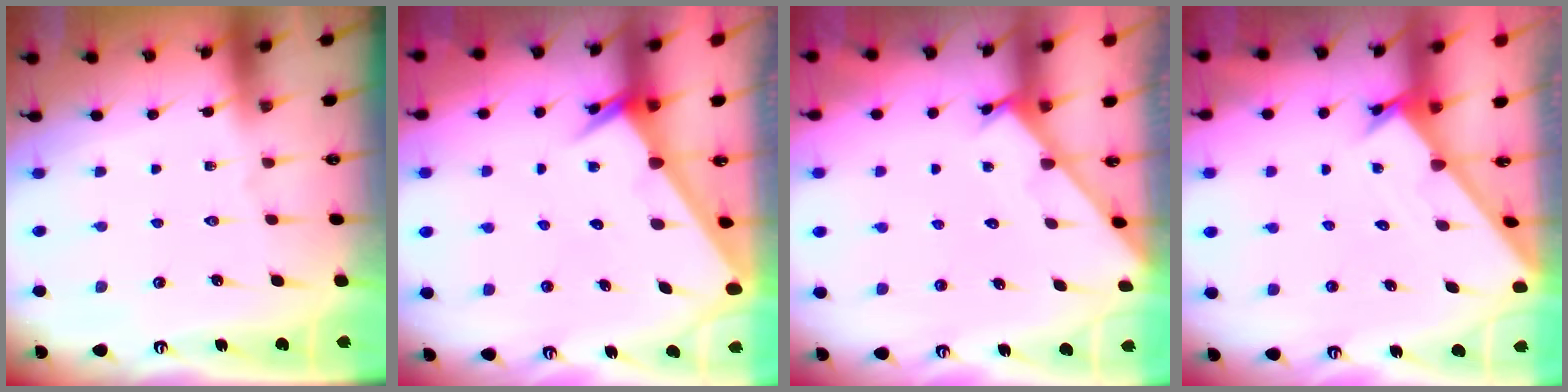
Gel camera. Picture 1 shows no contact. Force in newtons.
{"total": 2.8, "press": 2.8, "slide": 0.1}
{"total": 1.7, "press": 1.7, "slide": 0.1}
{"total": 1.8, "press": 1.8, "slide": 0.1}